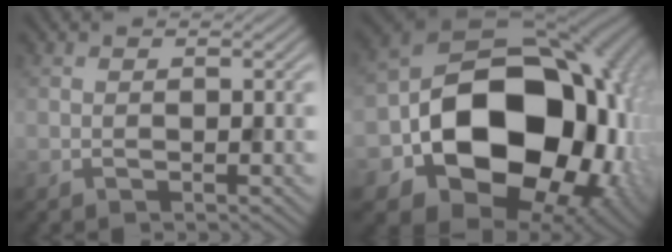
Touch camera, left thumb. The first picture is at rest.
{"total": 19.2, "force": [-3.5, 14.0, 12.6], "torque": [-0.201, -0.046, -0.037]}